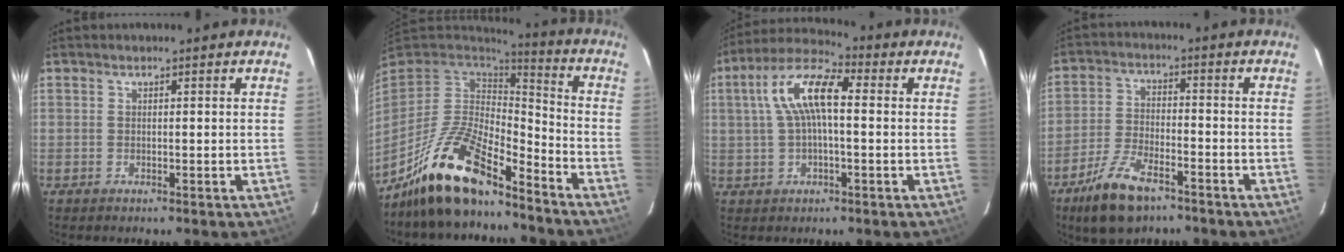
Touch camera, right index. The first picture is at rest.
{"total": 17.7, "force": [-13.1, 5.2, 10.7], "torque": [-0.220, -0.019, -0.244]}
{"total": 11.1, "force": [1.4, 4.1, 10.2], "torque": [-0.203, 0.027, 0.021]}
{"total": 10.9, "force": [-7.4, 4.3, 6.7], "torque": [-0.154, -0.011, -0.138]}